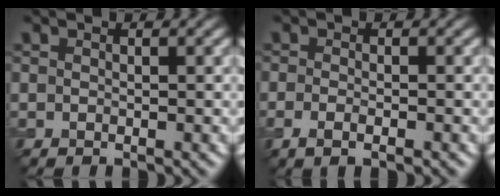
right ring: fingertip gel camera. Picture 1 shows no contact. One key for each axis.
{"total": 1.6, "fx": -0.8, "fy": 0.3, "fz": 1.3, "tx": -0.025, "ty": -0.005, "tz": -0.014}